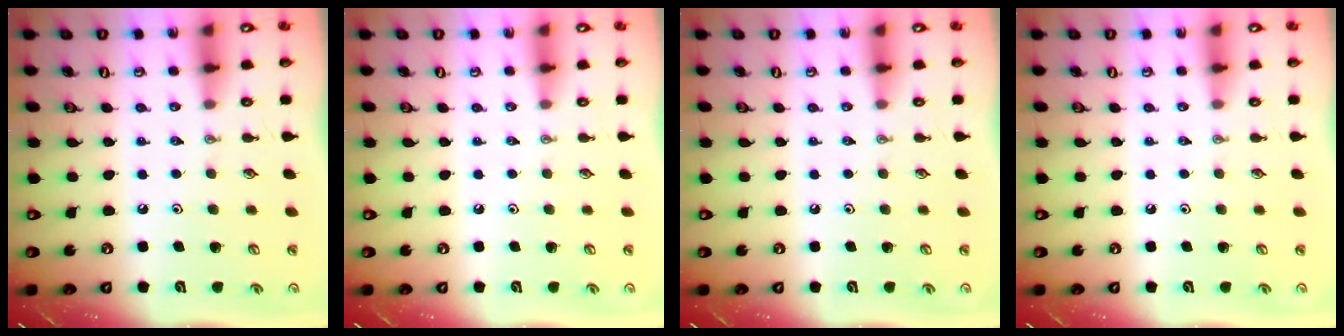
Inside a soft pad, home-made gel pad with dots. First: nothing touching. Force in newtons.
{"total": 0.0}
{"total": 0.0}
{"total": 0.0}